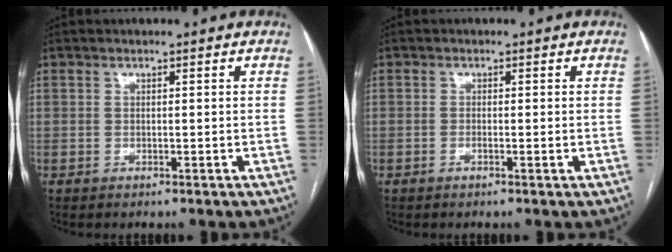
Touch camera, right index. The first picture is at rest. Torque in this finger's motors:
{"motor_torque": [0.01, 0.14, 0.00, 0.00]}